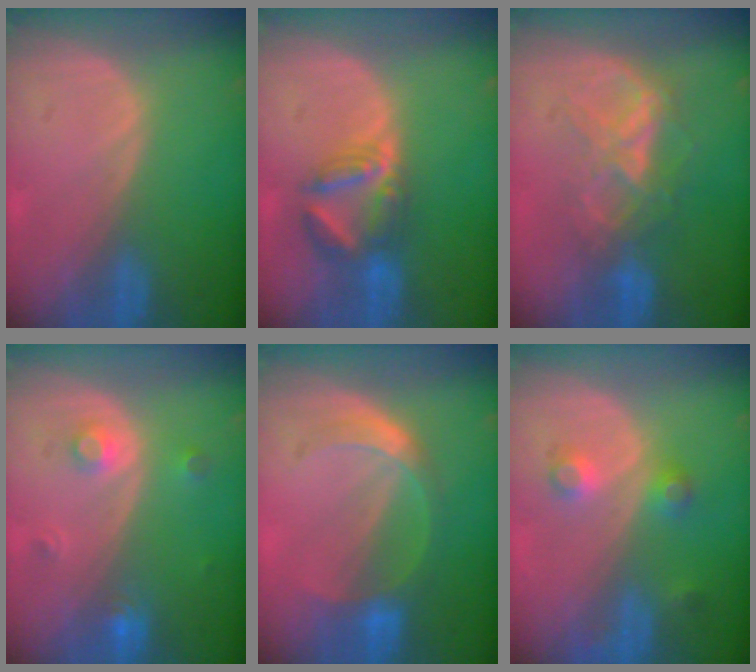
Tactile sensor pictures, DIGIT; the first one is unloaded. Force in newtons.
{"total": 6.2, "press": 6.2, "slide": 0.7}
{"total": 6.6, "press": 6.4, "slide": 1.5}
{"total": 3.1, "press": 2.9, "slide": 1.2}
{"total": 5.7, "press": 5.4, "slide": 1.8}
{"total": 3.8, "press": 3.4, "slide": 1.6}